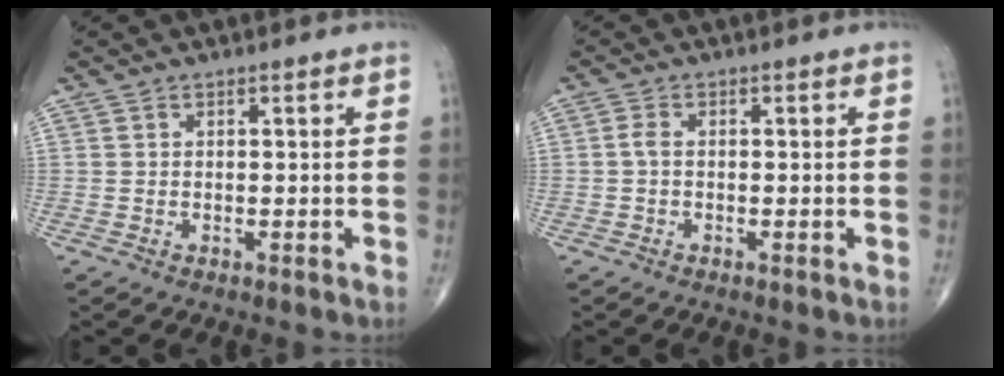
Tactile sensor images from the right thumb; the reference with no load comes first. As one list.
[{"total": 1.5, "force": [-0.1, 0.9, 1.2], "torque": [-0.023, 0.002, -0.006]}]